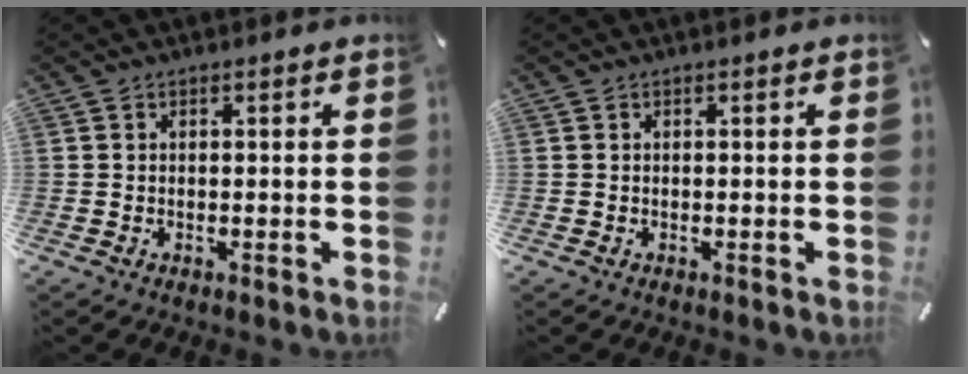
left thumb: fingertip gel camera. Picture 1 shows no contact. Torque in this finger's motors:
{"motor_torque": [-0.01, 0.01, -0.02, 0.00, 0.00]}